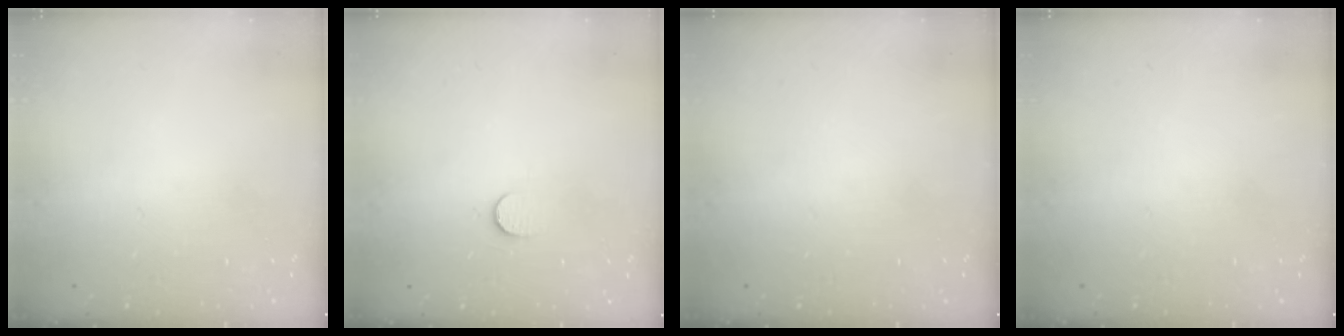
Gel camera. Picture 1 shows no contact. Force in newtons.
{"total": 6.3, "press": 6.3, "slide": 0.5}
{"total": 0.0}
{"total": 0.0}